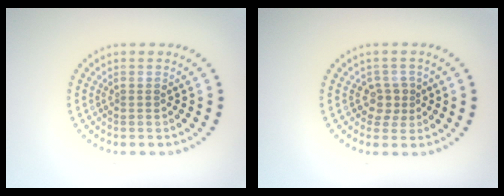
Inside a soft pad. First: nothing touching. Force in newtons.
{"total": 1.9, "press": 1.5, "slide": 1.2}